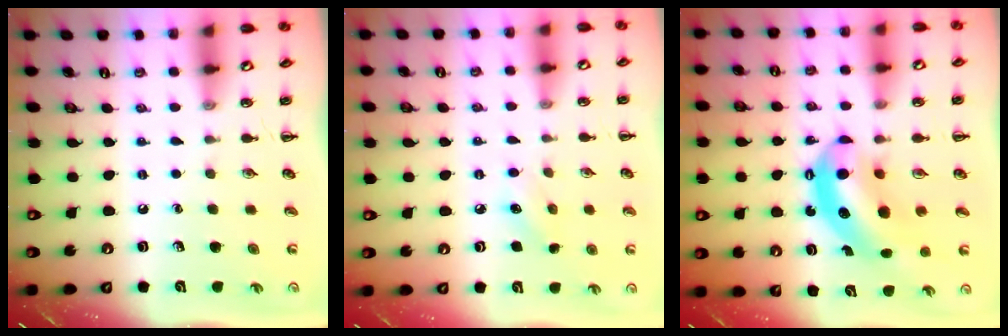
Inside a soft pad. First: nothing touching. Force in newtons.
{"total": 5.0, "press": 4.8, "slide": 1.3}
{"total": 10.2, "press": 9.9, "slide": 2.5}